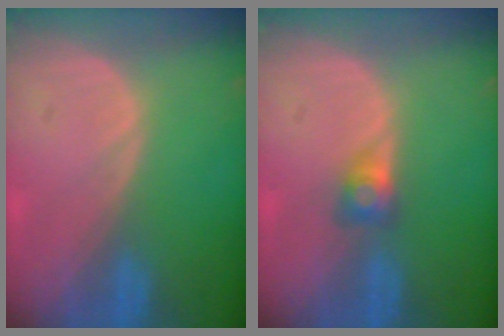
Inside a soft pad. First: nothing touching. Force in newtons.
{"total": 2.6, "press": 2.4, "slide": 1.0}